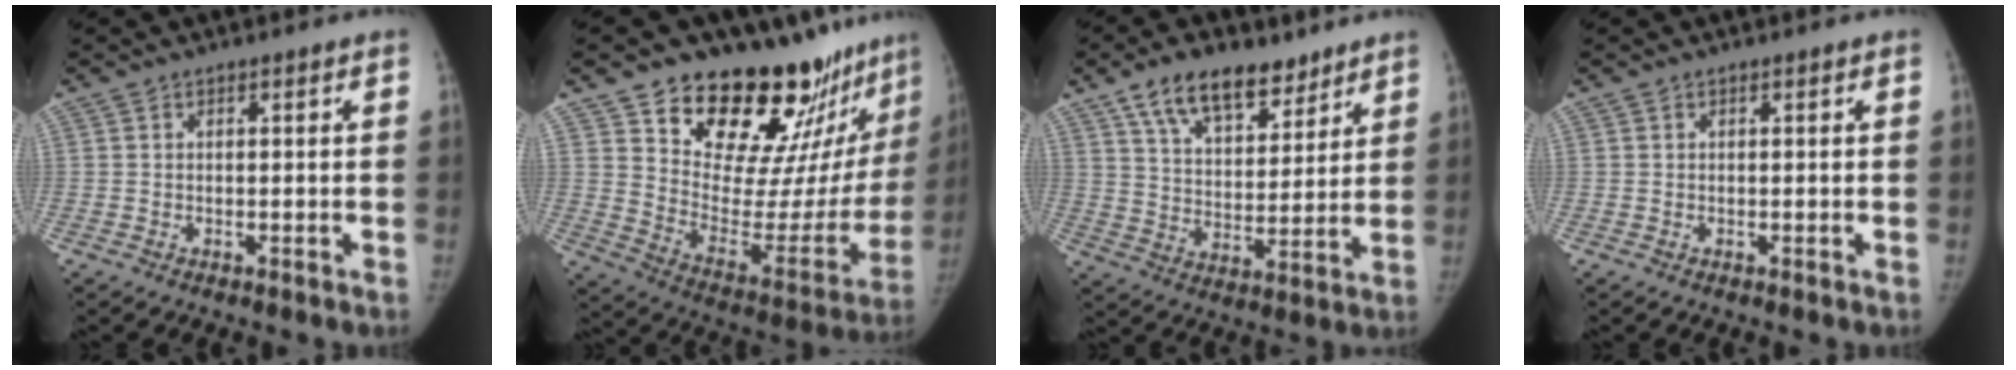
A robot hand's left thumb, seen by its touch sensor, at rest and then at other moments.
{"total": 27.3, "force": [20.9, 10.7, 13.9], "torque": [-0.158, -0.137, 0.300]}
{"total": 14.3, "force": [9.6, 7.4, 7.6], "torque": [-0.089, -0.047, 0.165]}
{"total": 0.0}